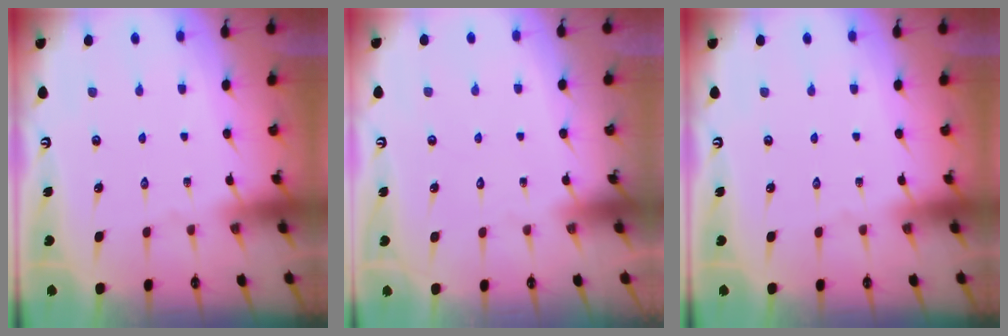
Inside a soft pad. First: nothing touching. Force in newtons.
{"total": 1.8, "press": 1.8, "slide": 0.1}
{"total": 0.0}